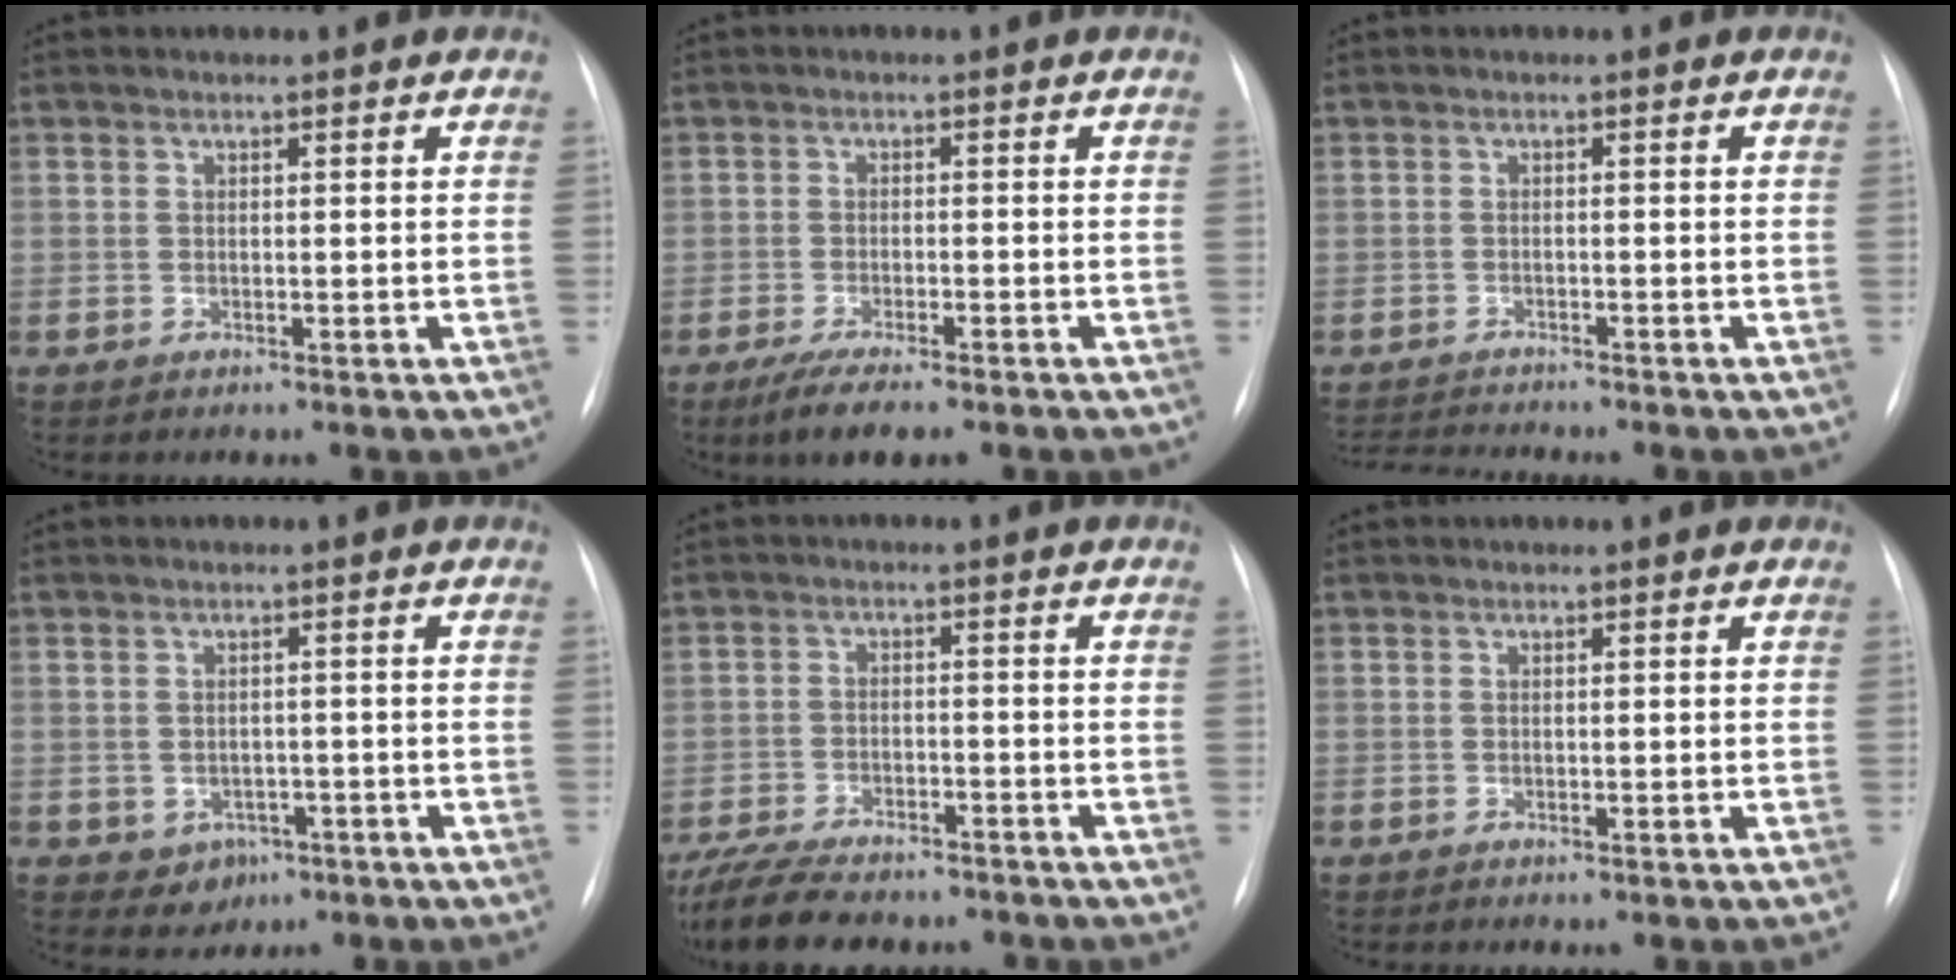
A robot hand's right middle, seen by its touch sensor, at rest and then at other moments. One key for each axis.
{"total": 6.6, "fx": -4.8, "fy": 1.1, "fz": 4.4, "tx": -0.076, "ty": -0.017, "tz": -0.072}
{"total": 4.3, "fx": -4.2, "fy": -0.6, "fz": 0.7, "tx": -0.012, "ty": -0.017, "tz": -0.070}
{"total": 3.6, "fx": -1.6, "fy": 3.0, "fz": 1.2, "tx": -0.011, "ty": 0.007, "tz": -0.011}
{"total": 13.8, "fx": -11.6, "fy": 4.3, "fz": 6.1, "tx": -0.130, "ty": -0.008, "tz": -0.175}
{"total": 0.0}